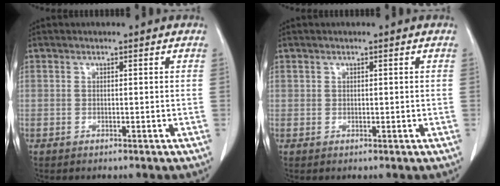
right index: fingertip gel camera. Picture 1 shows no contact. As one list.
[{"total": 0.6, "force": [0.3, 0.5, 0.1], "torque": [0.006, -0.001, 0.004]}]